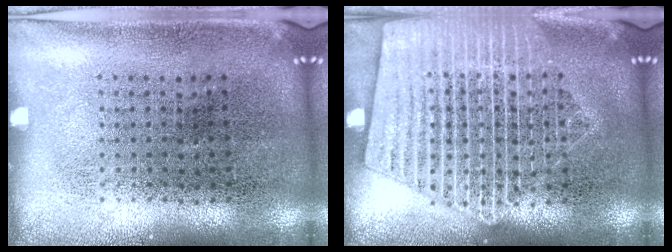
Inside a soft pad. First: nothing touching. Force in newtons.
{"total": 3.9, "press": 3.9, "slide": 0.4}